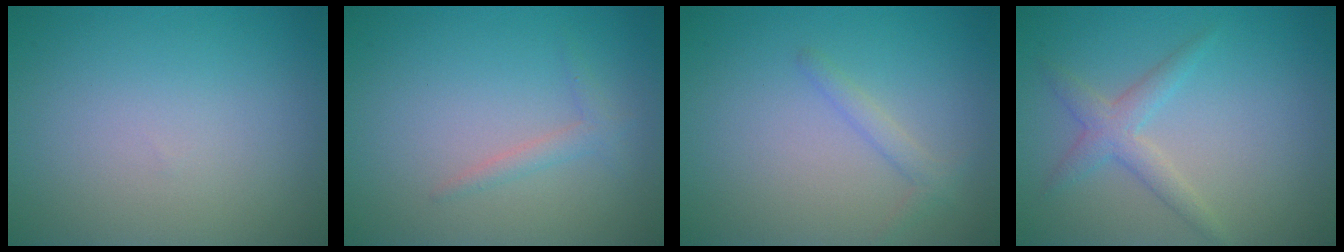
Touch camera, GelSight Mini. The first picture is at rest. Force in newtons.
{"total": 1.3, "press": 1.3, "slide": 0.1}
{"total": 1.3, "press": 1.3, "slide": 0.1}
{"total": 2.4, "press": 2.4, "slide": 0.0}